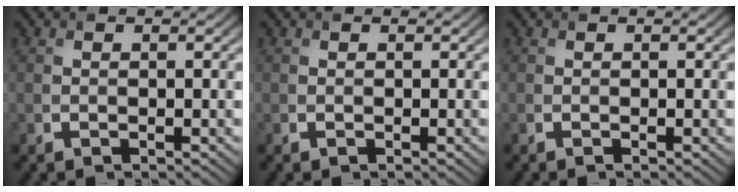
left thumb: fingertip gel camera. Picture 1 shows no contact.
{"total": 0.0}
{"total": 0.0}